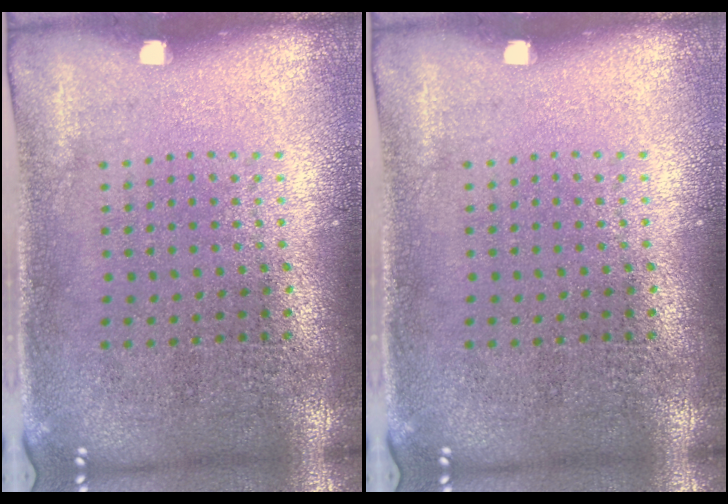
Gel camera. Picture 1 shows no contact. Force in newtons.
{"total": 0.0}